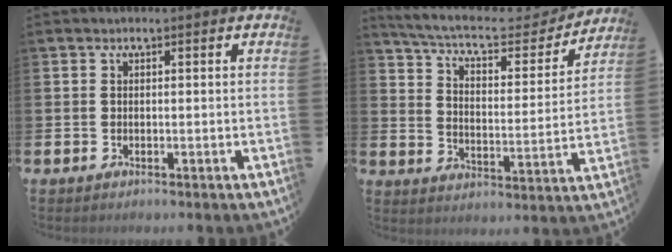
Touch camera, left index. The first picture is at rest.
{"total": 8.2, "force": [7.2, 2.1, 3.3], "torque": [-0.091, -0.044, 0.121]}